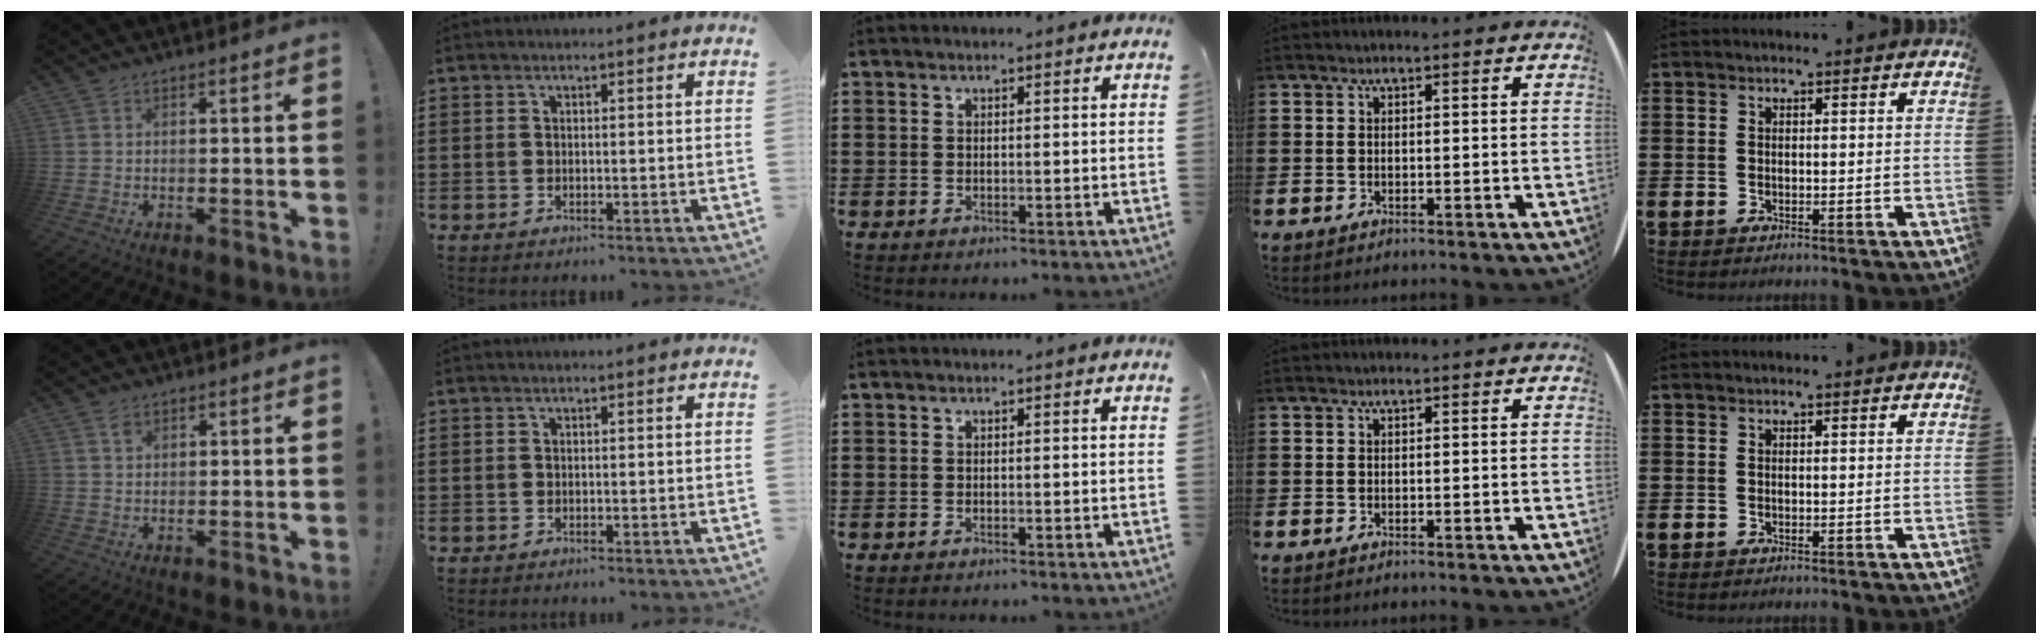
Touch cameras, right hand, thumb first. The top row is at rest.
{"thumb": {"total": 1.7, "force": [1.1, 1.0, 0.9], "torque": [-0.002, -0.006, 0.018]}}